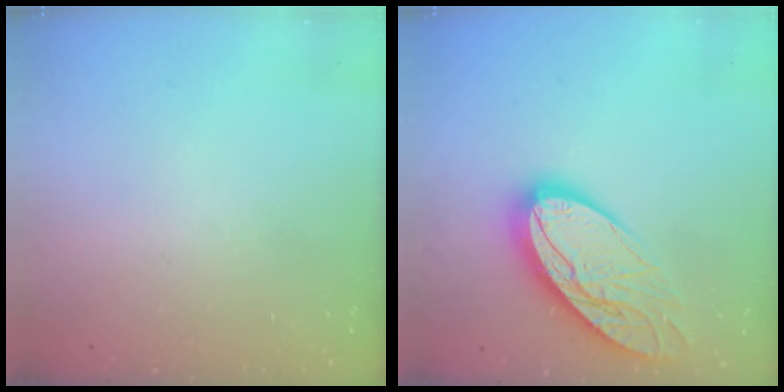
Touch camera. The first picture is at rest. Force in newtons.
{"total": 16.1, "press": 16.1, "slide": 1.2}